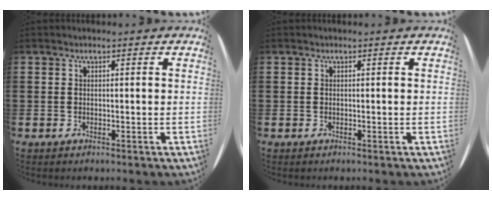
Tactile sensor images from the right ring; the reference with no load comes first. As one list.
[{"total": 0.0}]